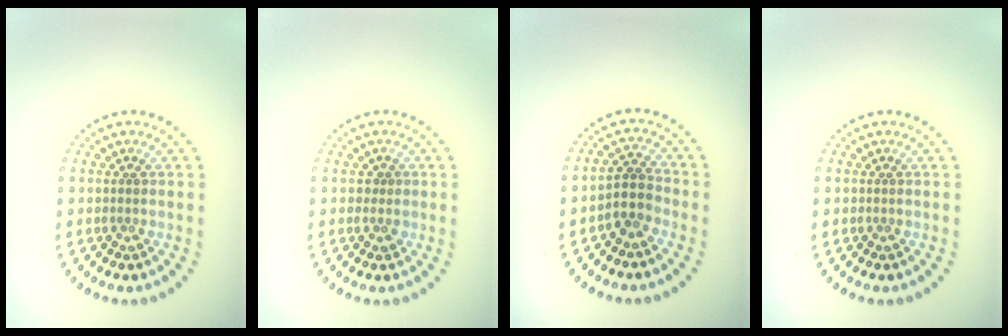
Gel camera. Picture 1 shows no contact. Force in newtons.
{"total": 0.9, "press": 0.8, "slide": 0.4}
{"total": 2.6, "press": 2.2, "slide": 1.4}
{"total": 0.0}